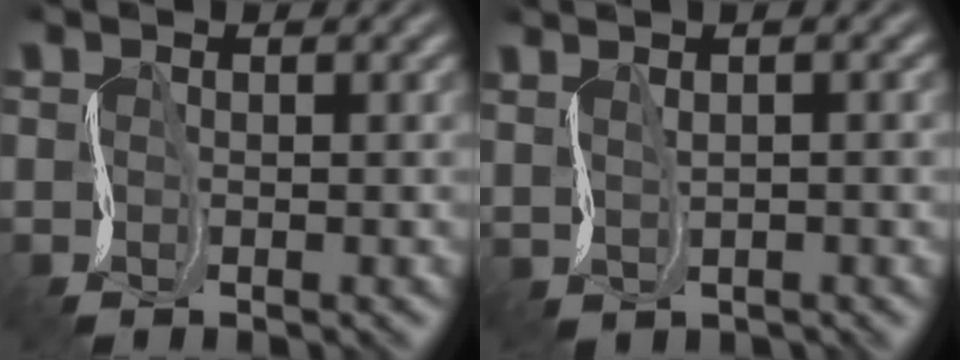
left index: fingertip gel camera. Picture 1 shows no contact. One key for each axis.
{"total": 1.4, "fx": 0.2, "fy": -1.2, "fz": -0.5, "tx": -0.001, "ty": -0.007, "tz": 0.015}